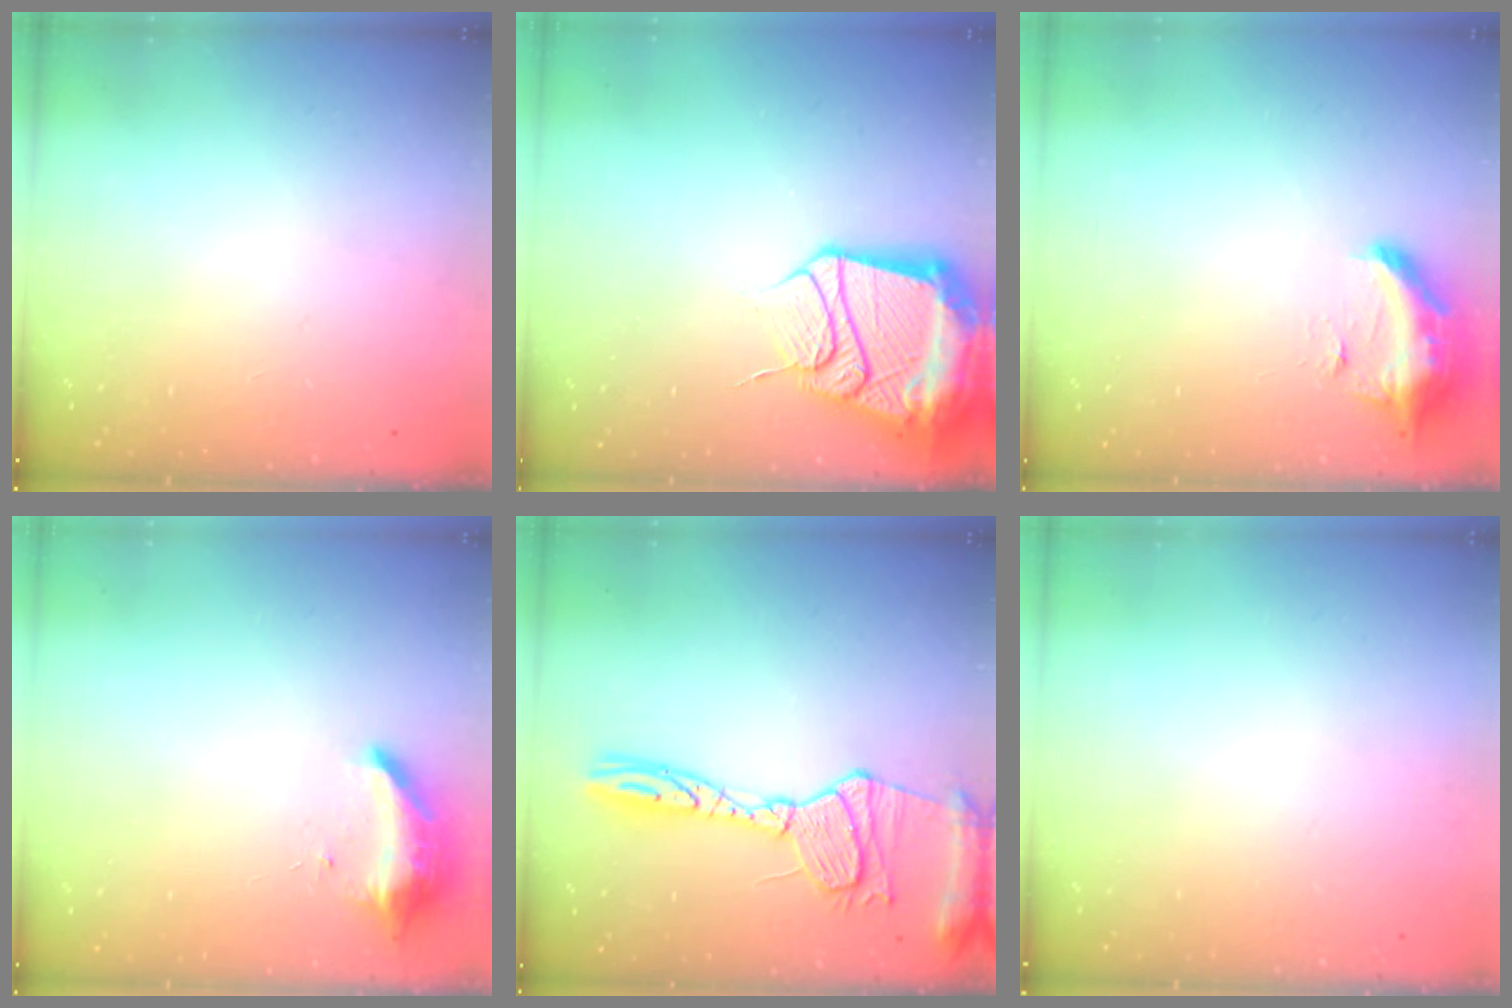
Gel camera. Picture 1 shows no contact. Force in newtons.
{"total": 20.6, "press": 20.5, "slide": 2.3}
{"total": 15.9, "press": 11.4, "slide": 11.1}
{"total": 9.1, "press": 8.8, "slide": 2.4}
{"total": 17.8, "press": 17.7, "slide": 1.5}
{"total": 0.0}